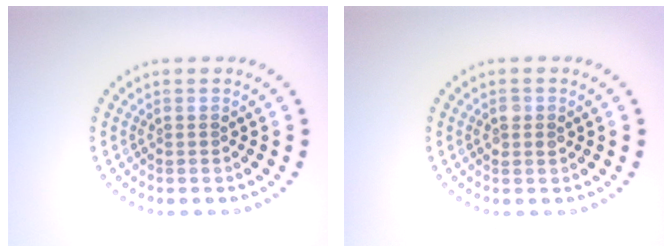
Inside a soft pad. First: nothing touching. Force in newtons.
{"total": 1.2, "press": 1.2, "slide": 0.3}